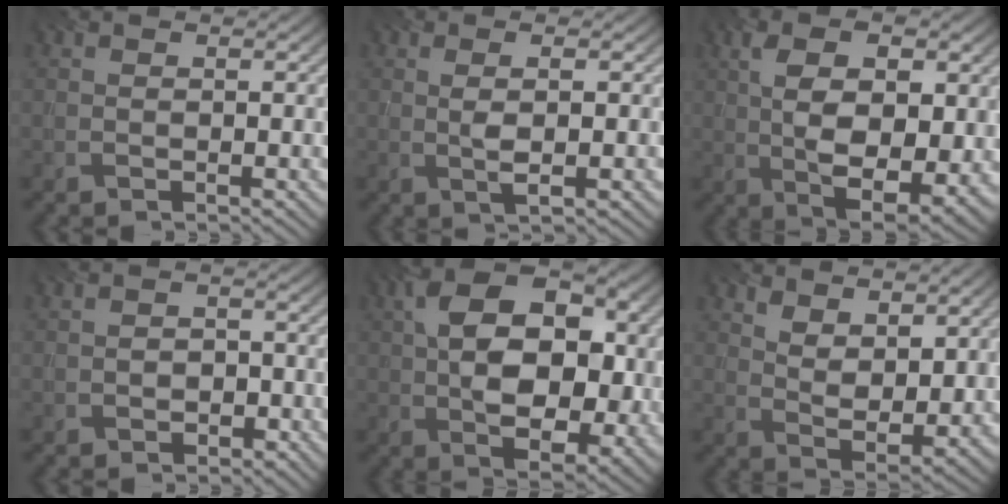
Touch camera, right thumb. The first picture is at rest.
{"total": 2.2, "force": [0.2, 0.5, 2.1], "torque": [-0.048, 0.001, 0.005]}
{"total": 11.0, "force": [1.2, 5.8, 9.3], "torque": [-0.172, -0.007, 0.022]}
{"total": 1.7, "force": [-0.8, 1.4, 0.5], "torque": [-0.006, 0.001, -0.012]}
{"total": 12.3, "force": [1.4, 7.7, 9.6], "torque": [-0.165, 0.006, 0.020]}
{"total": 6.3, "force": [4.1, 3.0, 3.8], "torque": [-0.086, -0.012, 0.081]}